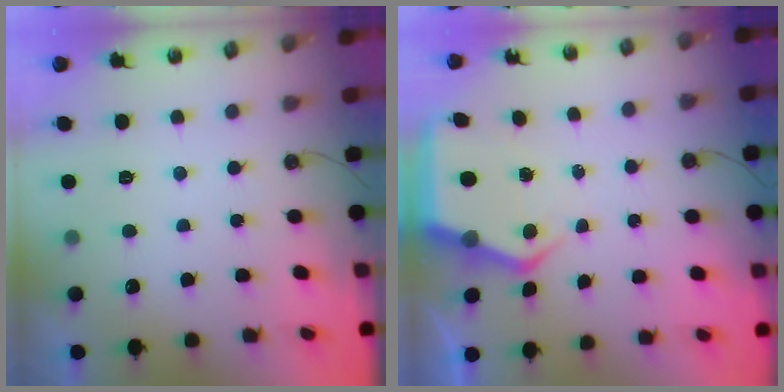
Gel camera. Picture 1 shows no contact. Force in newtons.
{"total": 6.4, "press": 6.4, "slide": 0.6}